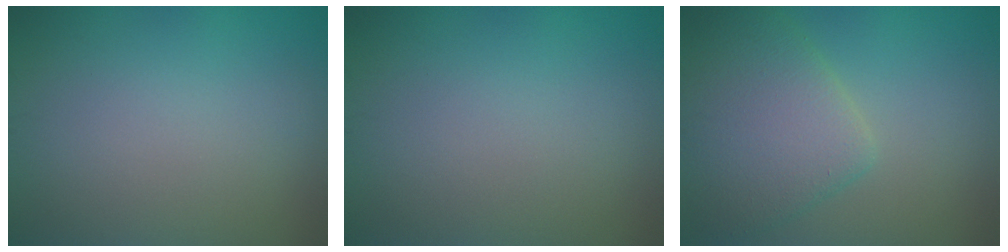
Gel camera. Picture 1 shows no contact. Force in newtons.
{"total": 0.0}
{"total": 5.6, "press": 5.6, "slide": 0.3}